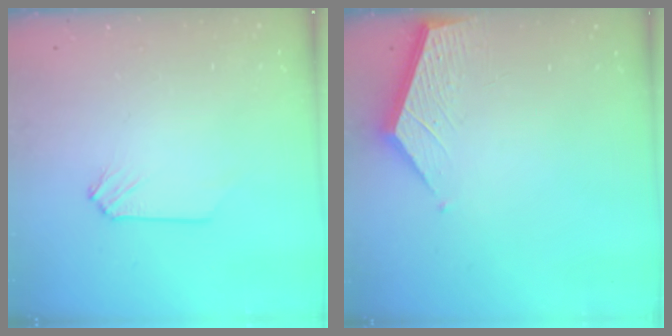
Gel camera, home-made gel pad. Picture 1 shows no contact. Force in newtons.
{"total": 3.7, "press": 3.7, "slide": 0.1}